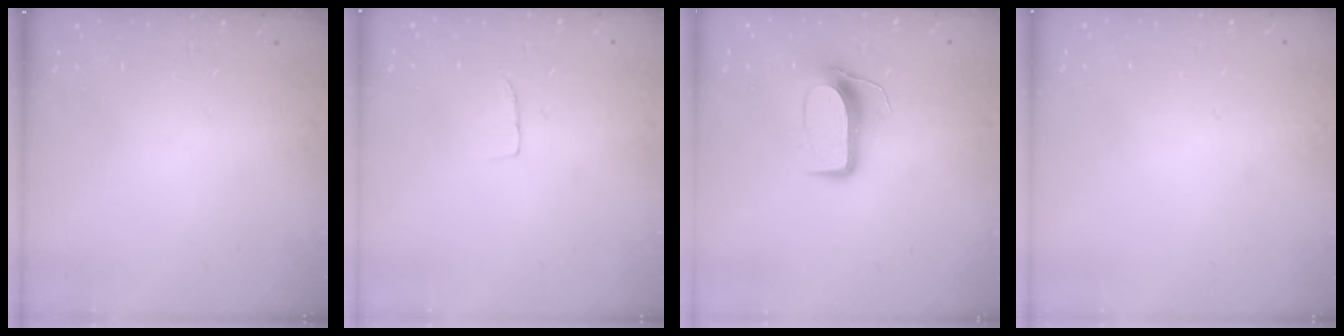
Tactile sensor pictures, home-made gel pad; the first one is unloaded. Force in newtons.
{"total": 2.7, "press": 2.7, "slide": 0.2}
{"total": 9.5, "press": 9.5, "slide": 0.3}
{"total": 0.7, "press": 0.6, "slide": 0.3}